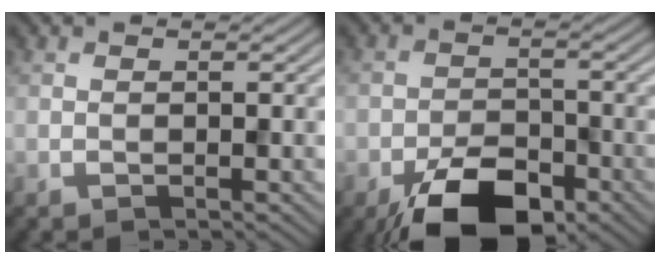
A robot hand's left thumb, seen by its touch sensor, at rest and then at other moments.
{"total": 9.3, "force": [-5.8, 4.4, 5.8], "torque": [-0.097, -0.010, -0.103]}